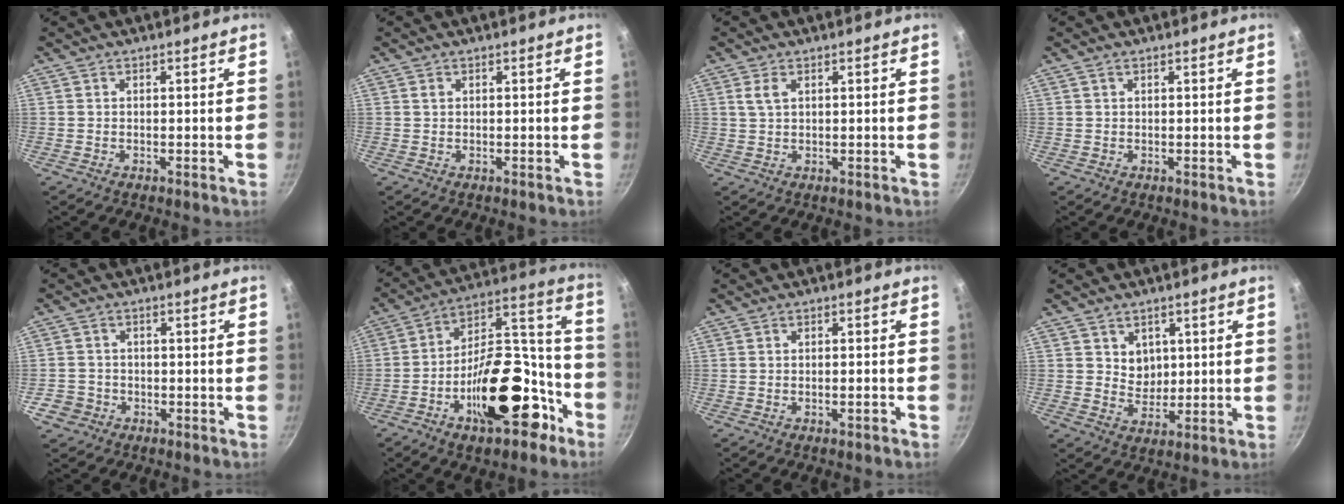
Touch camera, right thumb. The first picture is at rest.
{"total": 0.5, "force": [0.3, 0.3, 0.3], "torque": [-0.006, -0.002, 0.005]}
{"total": 2.4, "force": [1.0, 1.1, 1.9], "torque": [-0.038, -0.003, 0.022]}
{"total": 0.6, "force": [0.4, 0.2, 0.4], "torque": [-0.008, 0.002, 0.008]}
{"total": 4.2, "force": [-1.8, 3.8, 0.5], "torque": [0.004, 0.025, -0.029]}
{"total": 23.9, "force": [-10.6, 12.5, 17.3], "torque": [-0.214, 0.097, -0.164]}
{"total": 1.4, "force": [-0.8, 0.3, 1.2], "torque": [-0.019, 0.006, -0.013]}
{"total": 5.0, "force": [1.6, 4.3, 1.8], "torque": [-0.007, -0.016, 0.033]}